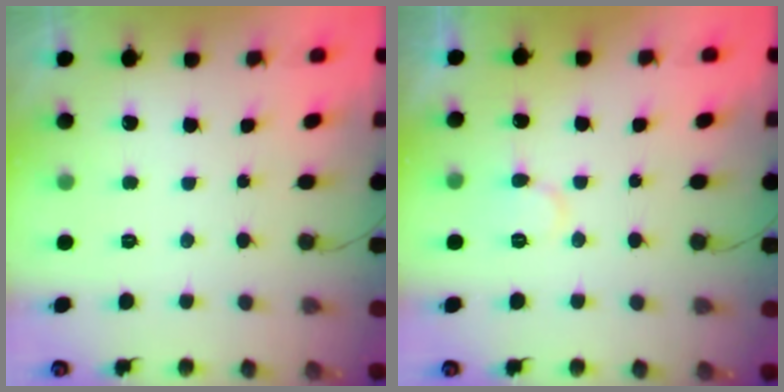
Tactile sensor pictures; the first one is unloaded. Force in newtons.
{"total": 6.8, "press": 6.8, "slide": 0.5}